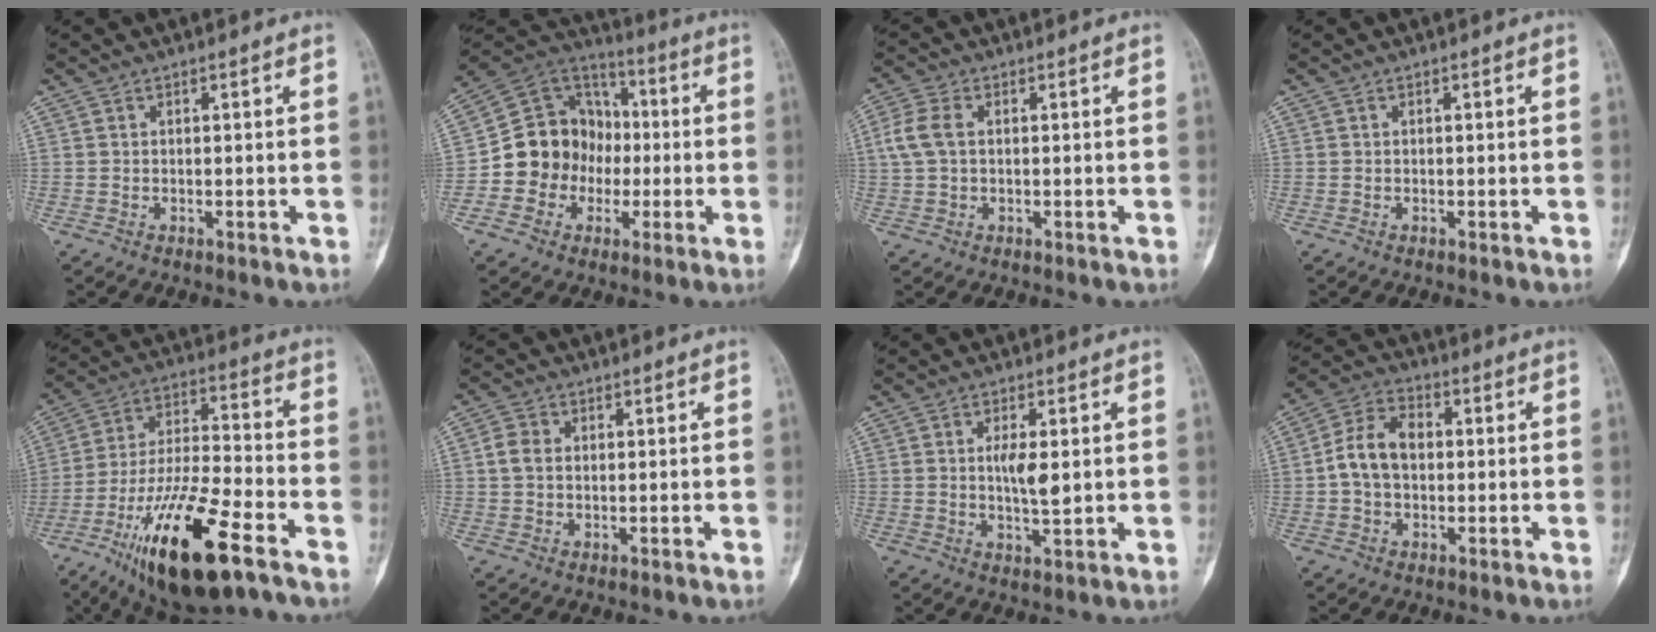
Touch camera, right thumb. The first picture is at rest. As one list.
[{"total": 14.9, "force": [-2.4, 13.7, 5.5], "torque": [-0.044, 0.058, -0.045]}, {"total": 5.1, "force": [0.6, 3.2, 3.9], "torque": [-0.102, 0.012, 0.009]}, {"total": 0.0}, {"total": 22.0, "force": [-11.8, 6.1, 17.5], "torque": [-0.354, 0.039, -0.208]}, {"total": 3.3, "force": [0.4, 2.5, 2.1], "torque": [-0.038, 0.006, 0.002]}, {"total": 5.3, "force": [0.7, 1.8, 5.0], "torque": [-0.083, -0.010, 0.014]}, {"total": 9.1, "force": [-0.1, 6.5, 6.4], "torque": [-0.110, 0.028, -0.010]}]